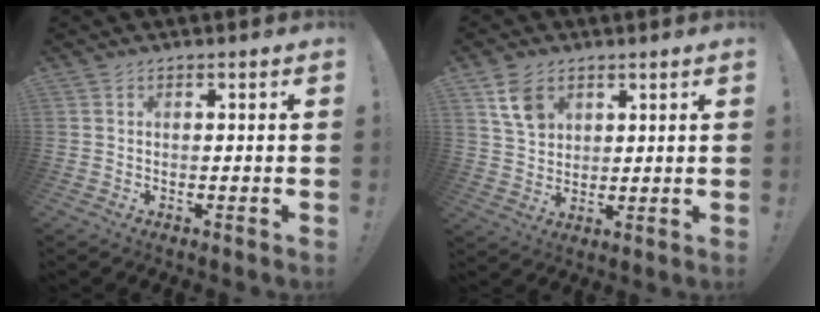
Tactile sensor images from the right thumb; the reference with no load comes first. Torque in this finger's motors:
{"motor_torque": [-0.08, 0.18, 0.10, 0.14, 0.00]}